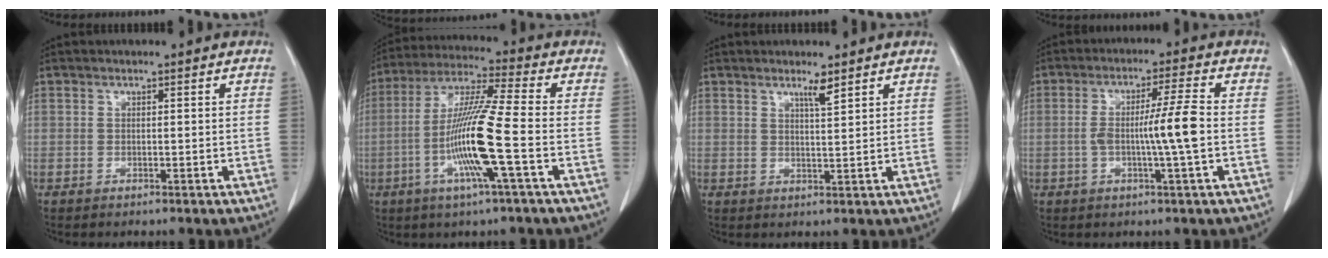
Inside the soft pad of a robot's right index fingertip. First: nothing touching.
{"total": 13.4, "force": [-3.5, -0.5, 13.0], "torque": [-0.260, -0.008, -0.075]}
{"total": 2.4, "force": [1.7, -0.2, 1.6], "torque": [-0.031, -0.005, 0.033]}
{"total": 7.4, "force": [-0.9, -0.8, 7.3], "torque": [-0.129, 0.002, -0.016]}